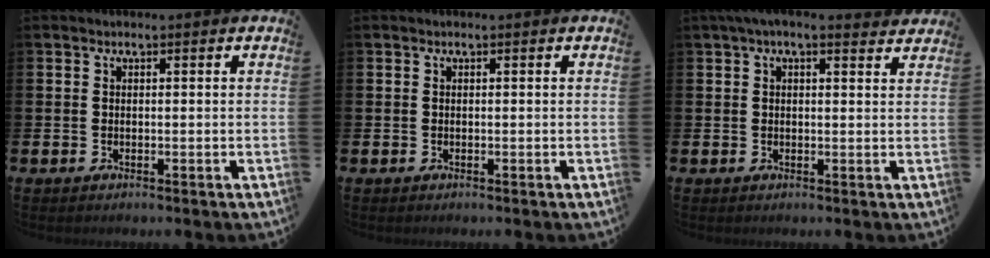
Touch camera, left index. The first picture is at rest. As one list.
[{"total": 0.0}, {"total": 2.6, "force": [2.3, 0.5, 1.2], "torque": [-0.021, -0.006, 0.039]}]